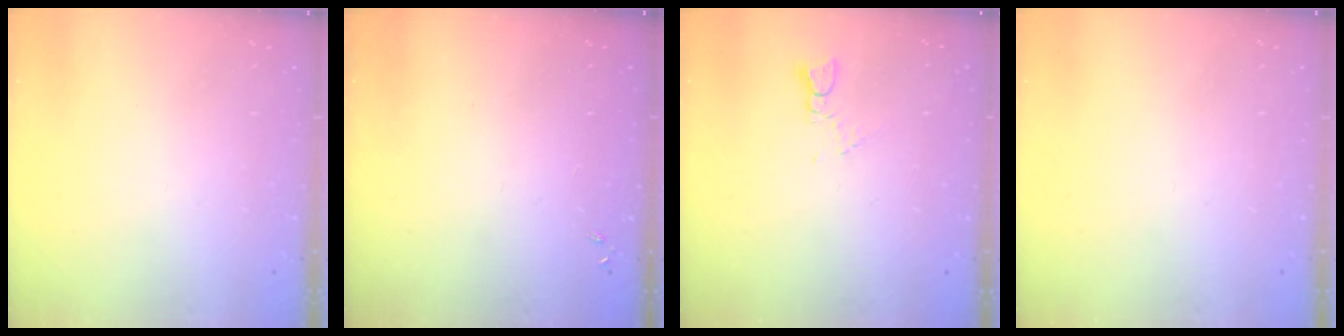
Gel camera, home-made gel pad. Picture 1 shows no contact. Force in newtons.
{"total": 0.0}
{"total": 1.9, "press": 1.8, "slide": 0.3}
{"total": 0.0}